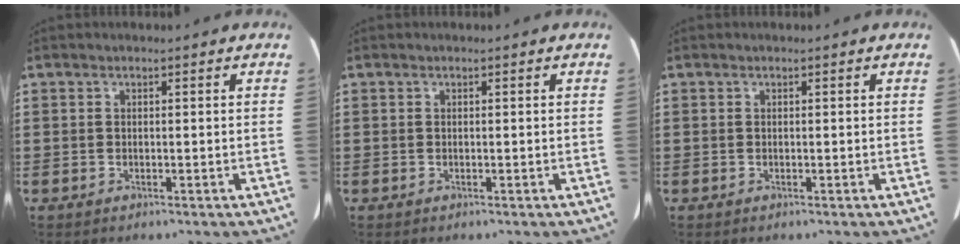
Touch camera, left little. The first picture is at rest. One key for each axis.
{"total": 0.0}
{"total": 0.0}